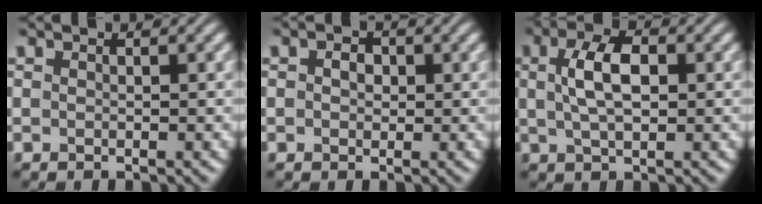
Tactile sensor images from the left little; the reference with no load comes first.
{"total": 1.6, "force": [0.3, 1.2, 0.9], "torque": [-0.013, 0.003, -0.001]}
{"total": 4.4, "force": [0.8, 2.1, 3.7], "torque": [-0.077, 0.006, 0.012]}